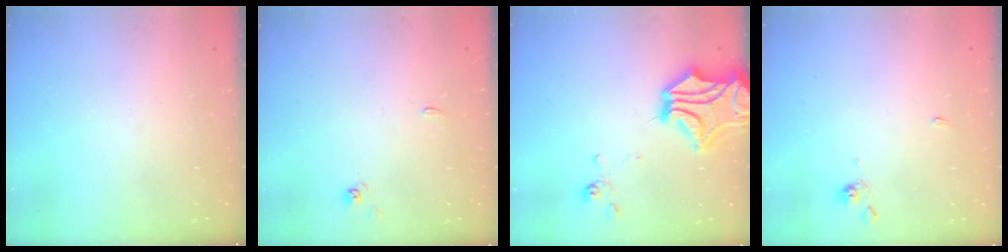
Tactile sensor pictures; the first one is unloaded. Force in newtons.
{"total": 1.2, "press": 1.2, "slide": 0.3}
{"total": 10.1, "press": 9.9, "slide": 2.3}
{"total": 1.3, "press": 1.3, "slide": 0.3}